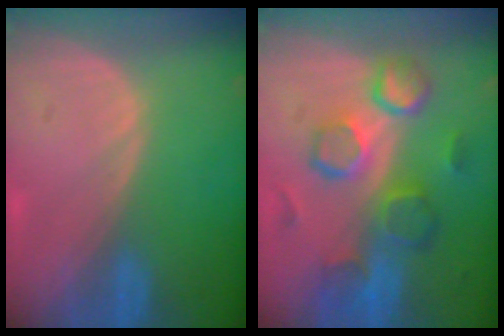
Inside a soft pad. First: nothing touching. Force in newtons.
{"total": 10.6, "press": 9.3, "slide": 5.0}